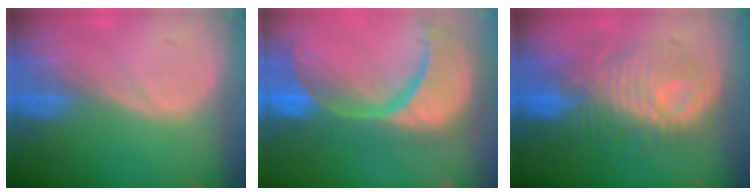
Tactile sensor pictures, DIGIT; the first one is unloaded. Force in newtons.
{"total": 14.9, "press": 11.8, "slide": 9.1}
{"total": 9.9, "press": 9.9, "slide": 0.2}